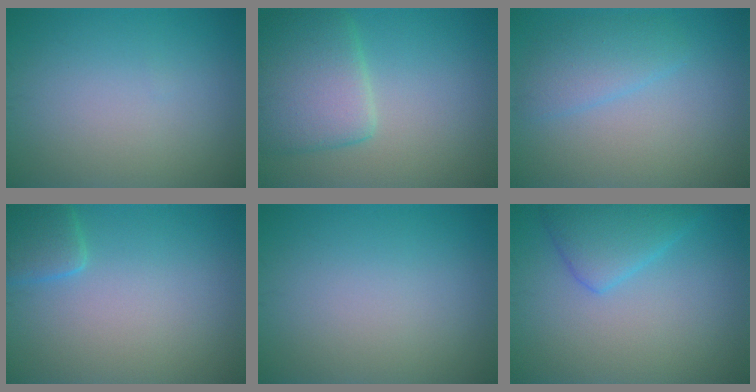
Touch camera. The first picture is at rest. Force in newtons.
{"total": 6.1, "press": 6.1, "slide": 0.4}
{"total": 2.7, "press": 2.7, "slide": 0.1}
{"total": 2.4, "press": 2.4, "slide": 0.1}
{"total": 0.0}
{"total": 3.6, "press": 3.6, "slide": 0.3}